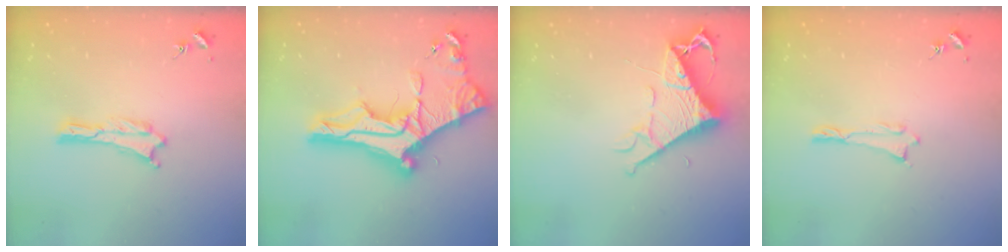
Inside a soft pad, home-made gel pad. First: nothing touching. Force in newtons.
{"total": 12.4, "press": 12.3, "slide": 1.4}
{"total": 9.6, "press": 9.6, "slide": 0.9}
{"total": 0.0}